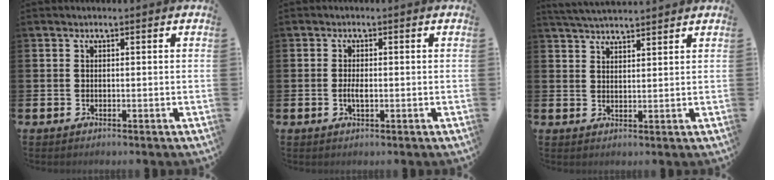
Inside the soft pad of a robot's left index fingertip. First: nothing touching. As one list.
[{"total": 1.7, "force": [-0.2, 0.7, 1.6], "torque": [-0.023, -0.003, -0.006]}, {"total": 3.8, "force": [3.8, 0.2, 0.6], "torque": [-0.016, -0.017, 0.069]}]